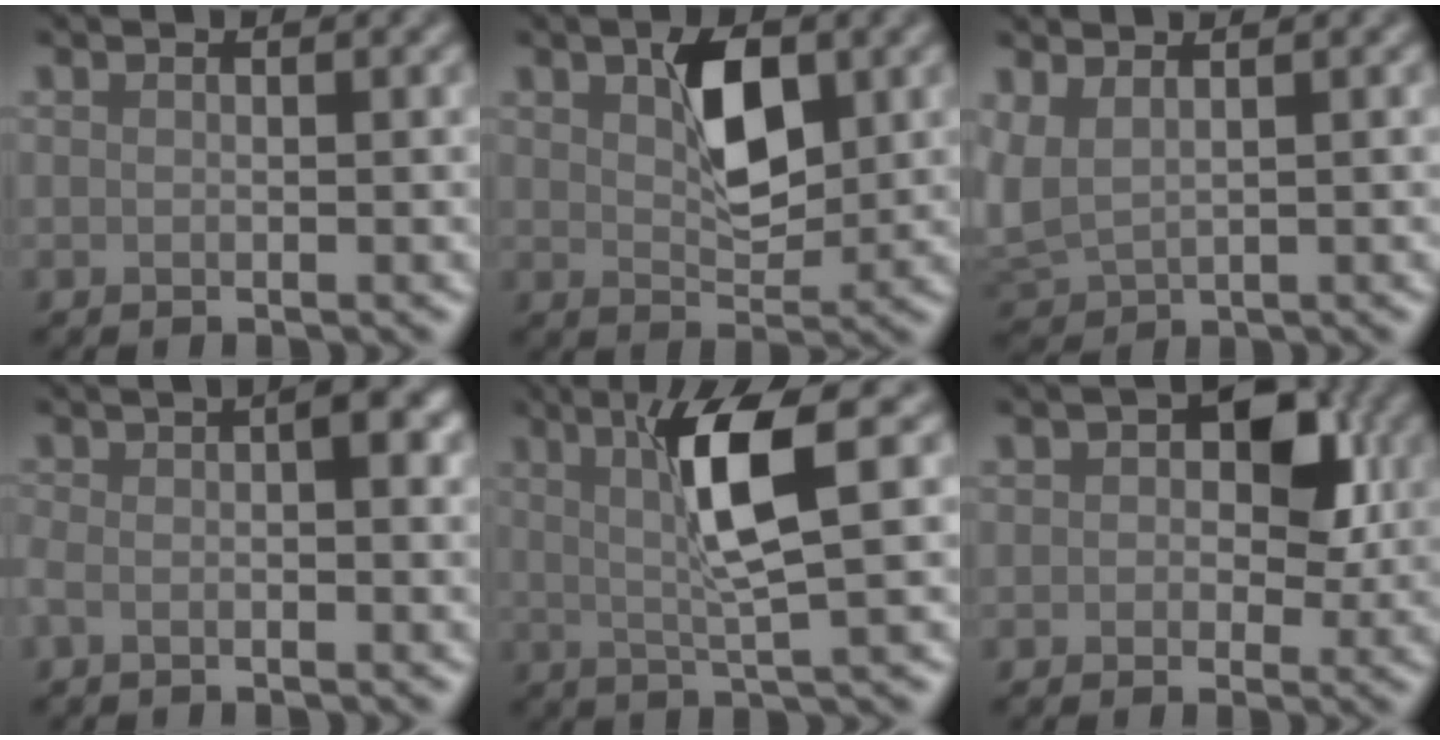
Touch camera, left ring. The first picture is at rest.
{"total": 4.4, "force": [1.4, 2.3, 3.5], "torque": [-0.062, 0.003, 0.029]}
{"total": 2.2, "force": [1.1, 1.3, 1.4], "torque": [-0.046, -0.003, 0.030]}
{"total": 2.6, "force": [-0.6, 1.0, 2.3], "torque": [-0.043, 0.009, -0.016]}
{"total": 5.5, "force": [1.5, 0.5, 5.3], "torque": [-0.102, 0.012, 0.034]}
{"total": 4.5, "force": [0.8, 3.2, 3.1], "torque": [-0.023, 0.007, 0.007]}